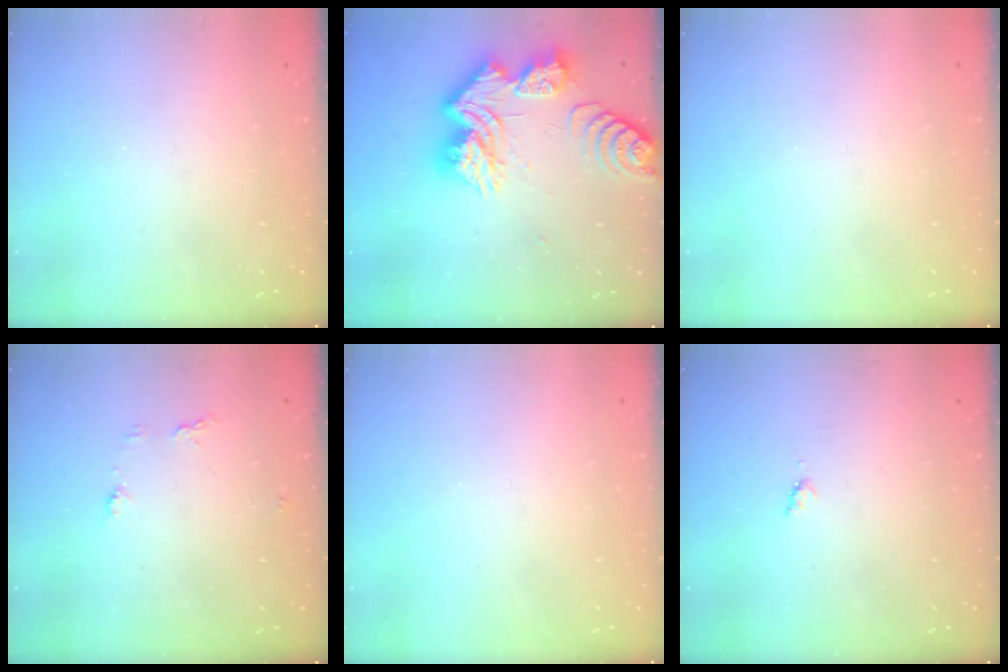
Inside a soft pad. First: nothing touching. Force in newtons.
{"total": 18.5, "press": 18.4, "slide": 1.9}
{"total": 0.0}
{"total": 4.8, "press": 4.7, "slide": 0.5}
{"total": 0.0}
{"total": 3.8, "press": 3.8, "slide": 0.4}